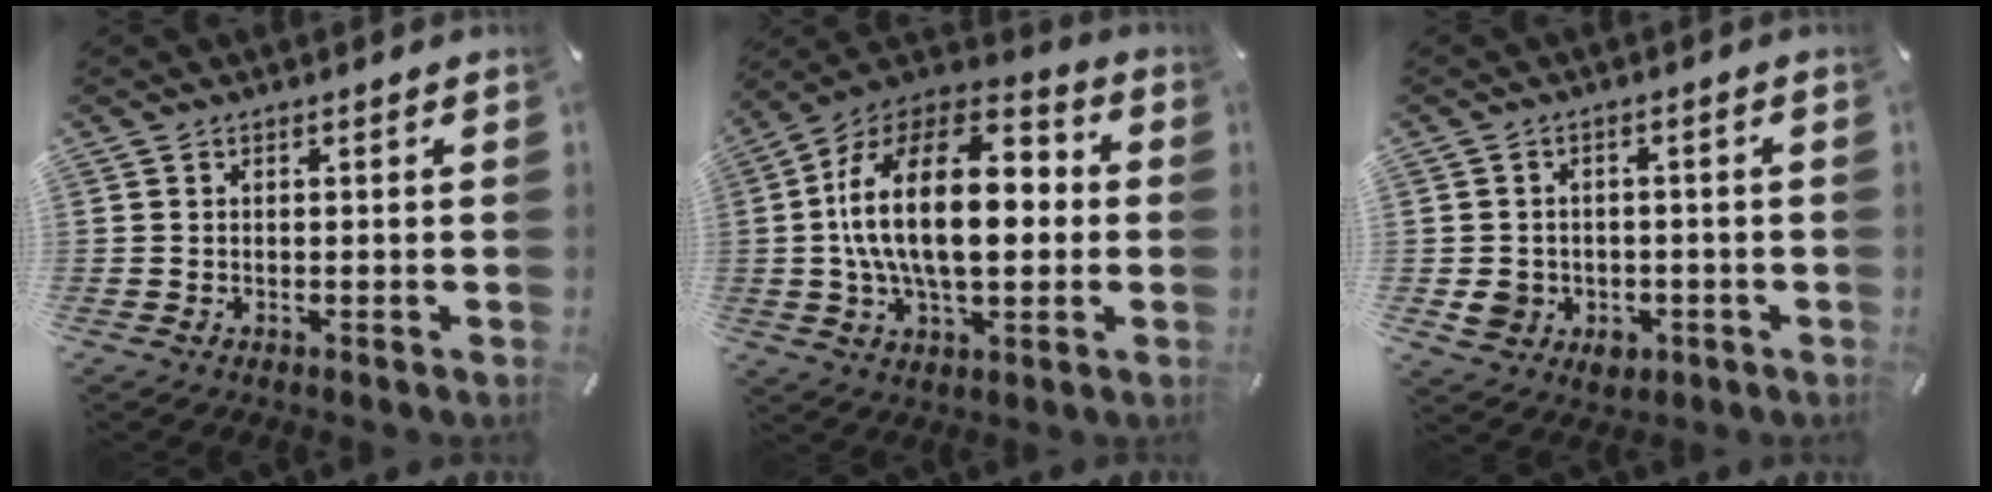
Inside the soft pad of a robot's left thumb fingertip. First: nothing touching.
{"total": 24.3, "force": [0.7, 13.6, 20.1], "torque": [-0.381, 0.002, 0.002]}
{"total": 5.3, "force": [-1.1, 4.9, 1.6], "torque": [-0.030, 0.003, -0.020]}